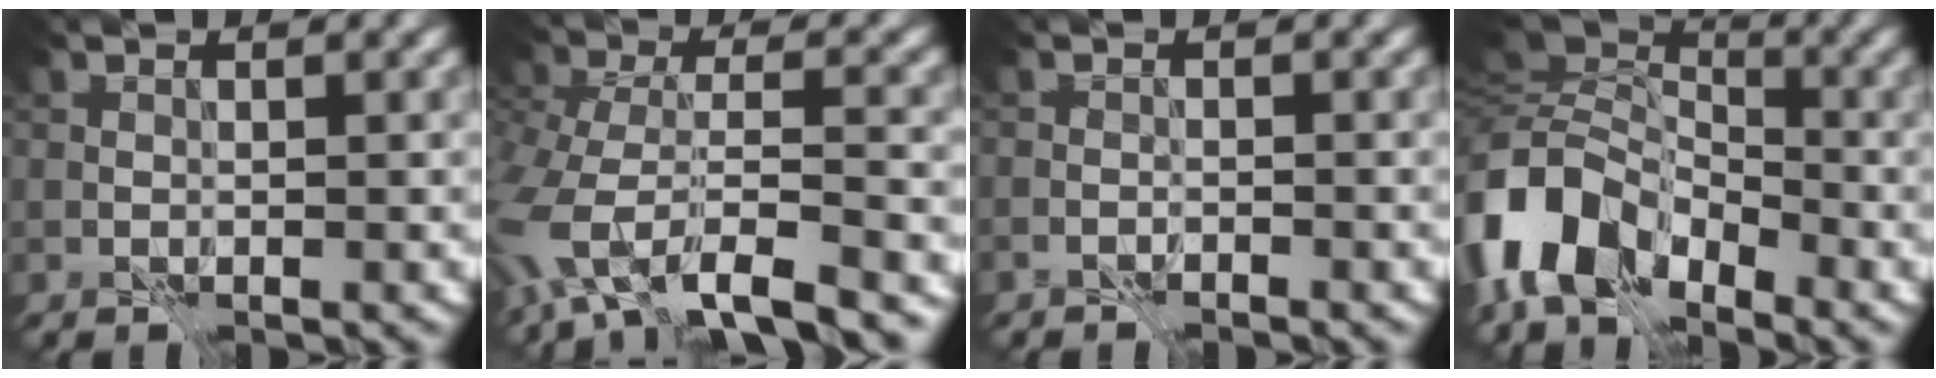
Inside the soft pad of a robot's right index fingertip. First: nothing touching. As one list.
[{"total": 12.3, "force": [-8.7, 5.5, 6.8], "torque": [-0.140, -0.012, -0.123]}, {"total": 1.0, "force": [-0.9, 0.1, 0.1], "torque": [-0.004, -0.002, -0.022]}, {"total": 10.4, "force": [-5.0, 6.5, 6.4], "torque": [-0.136, -0.011, -0.101]}]